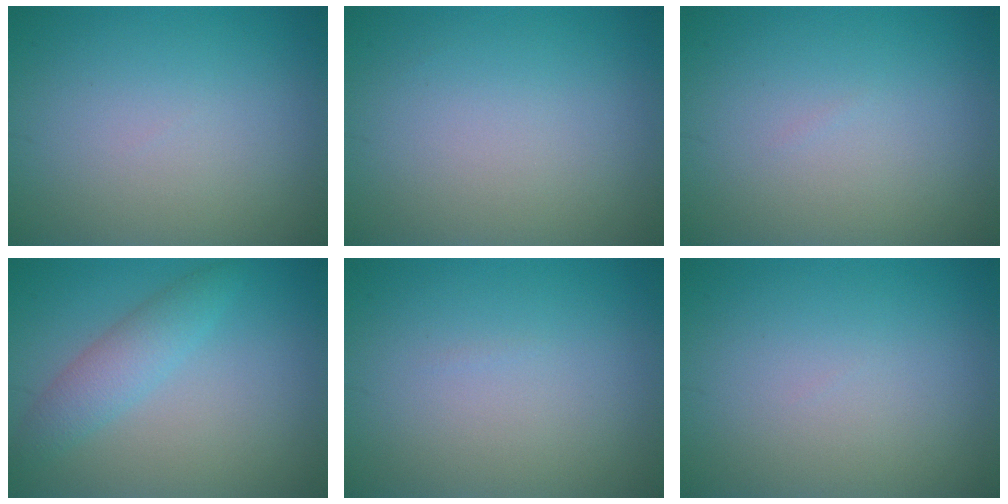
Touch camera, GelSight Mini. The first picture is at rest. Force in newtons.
{"total": 0.0}
{"total": 0.0}
{"total": 2.9, "press": 2.9, "slide": 0.1}
{"total": 0.0}
{"total": 0.0}